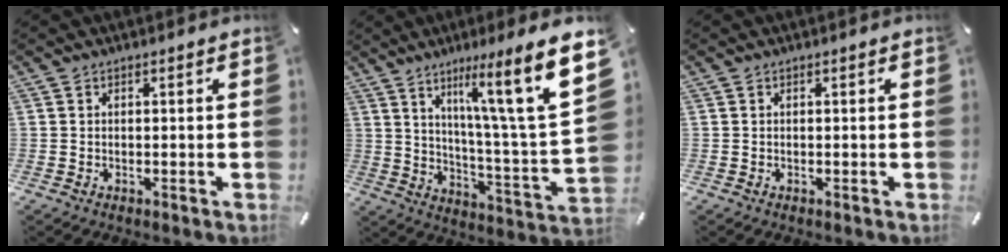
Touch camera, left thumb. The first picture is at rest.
{"total": 18.1, "force": [10.0, 1.6, 15.0], "torque": [-0.230, -0.073, 0.138]}
{"total": 0.0}